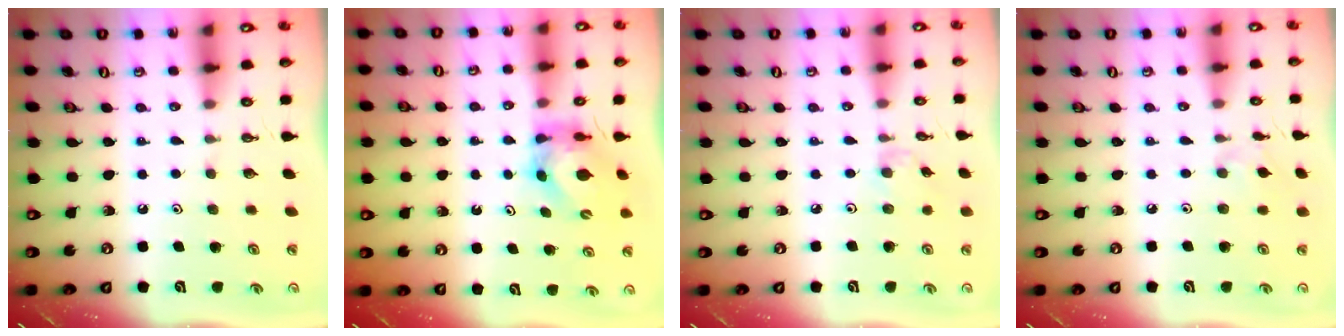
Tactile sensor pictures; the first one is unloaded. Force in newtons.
{"total": 5.7, "press": 5.7, "slide": 0.5}
{"total": 2.1, "press": 2.1, "slide": 0.4}
{"total": 3.8, "press": 3.7, "slide": 0.6}